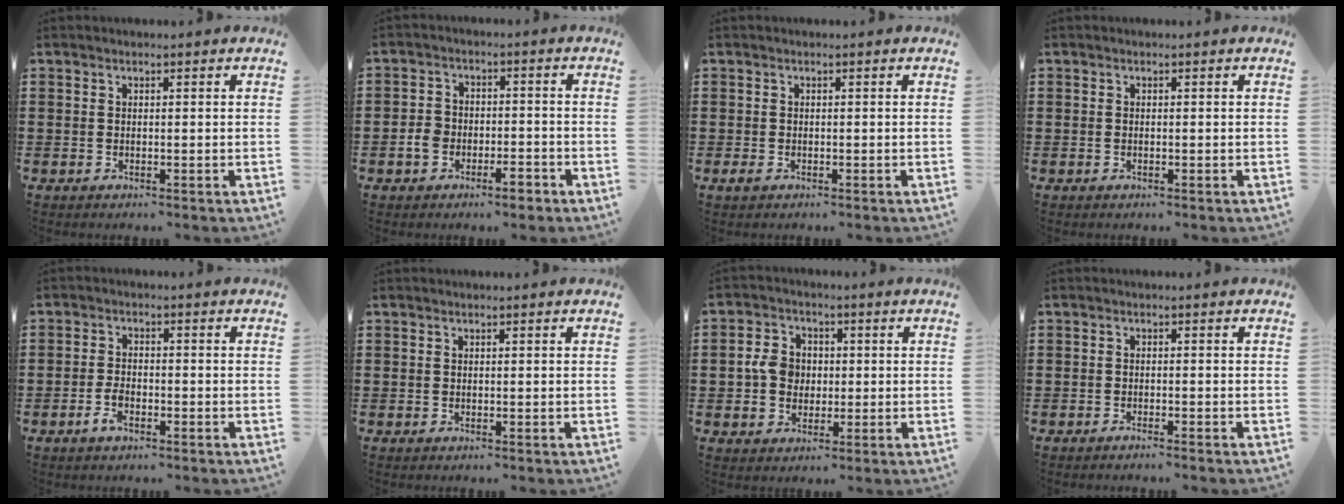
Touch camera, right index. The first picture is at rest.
{"total": 4.3, "force": [-2.4, 2.6, 2.5], "torque": [-0.051, 0.006, -0.046]}
{"total": 0.7, "force": [-0.3, 0.4, 0.5], "torque": [-0.019, -0.005, -0.008]}
{"total": 0.0}
{"total": 3.0, "force": [-1.6, 1.4, 2.2], "torque": [-0.054, -0.001, -0.034]}
{"total": 0.0}
{"total": 5.5, "force": [-0.1, 4.6, 3.0], "torque": [-0.084, 0.009, -0.008]}
{"total": 0.9, "force": [-0.8, -0.4, 0.3], "torque": [-0.005, -0.002, -0.015]}